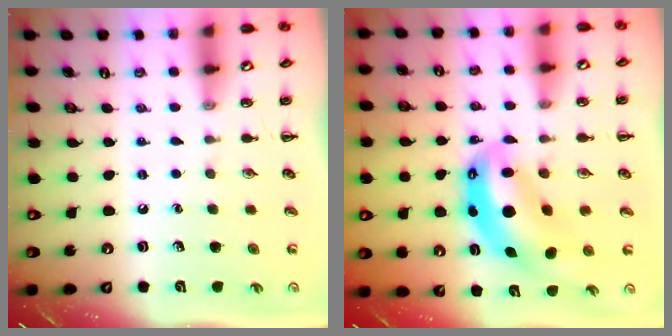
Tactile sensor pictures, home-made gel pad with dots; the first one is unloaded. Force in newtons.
{"total": 10.6, "press": 10.3, "slide": 2.6}